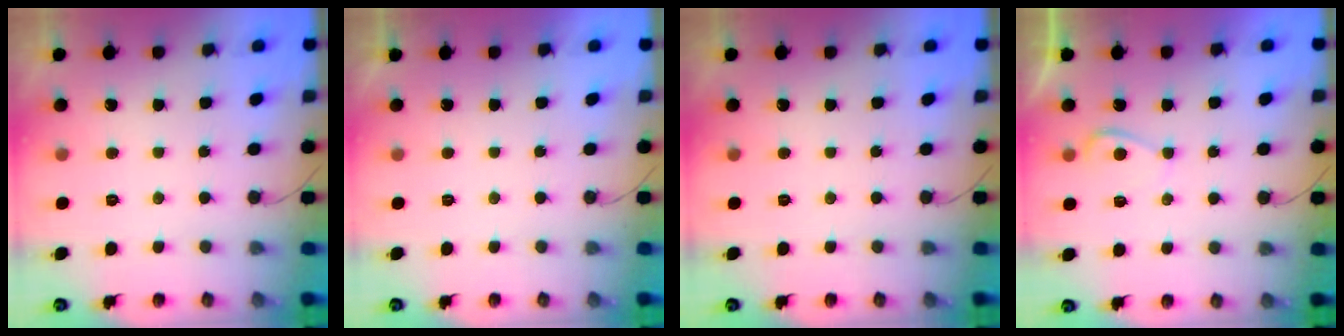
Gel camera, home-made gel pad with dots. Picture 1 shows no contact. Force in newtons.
{"total": 2.2, "press": 2.1, "slide": 0.4}
{"total": 0.0}
{"total": 2.1, "press": 2.0, "slide": 0.5}